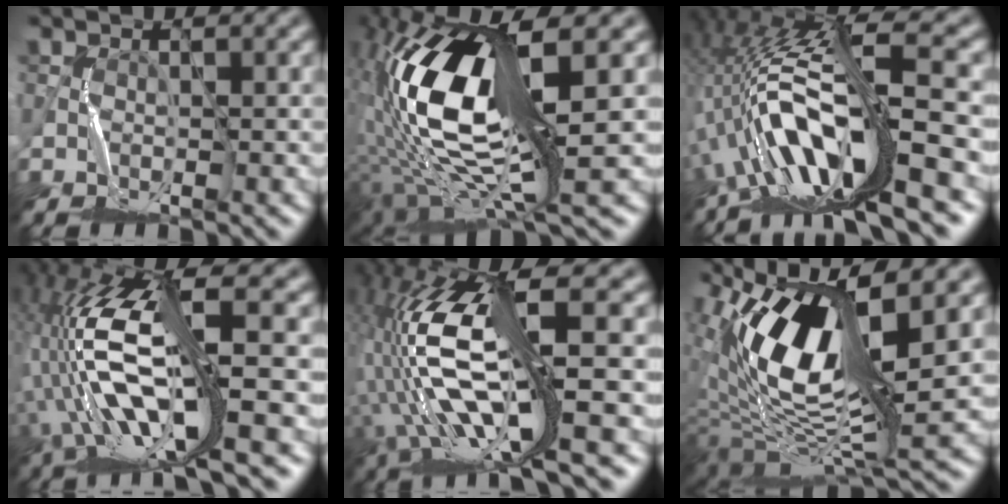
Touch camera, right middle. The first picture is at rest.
{"total": 14.5, "force": [0.6, 5.1, 13.5], "torque": [-0.278, 0.016, 0.006]}
{"total": 13.5, "force": [-5.0, 2.7, 12.2], "torque": [-0.233, 0.018, -0.082]}
{"total": 13.8, "force": [-2.2, 4.1, 13.0], "torque": [-0.276, 0.017, -0.042]}
{"total": 15.0, "force": [-1.2, 4.8, 14.2], "torque": [-0.310, 0.012, -0.013]}
{"total": 12.9, "force": [3.4, 4.5, 11.6], "torque": [-0.223, 0.009, 0.063]}